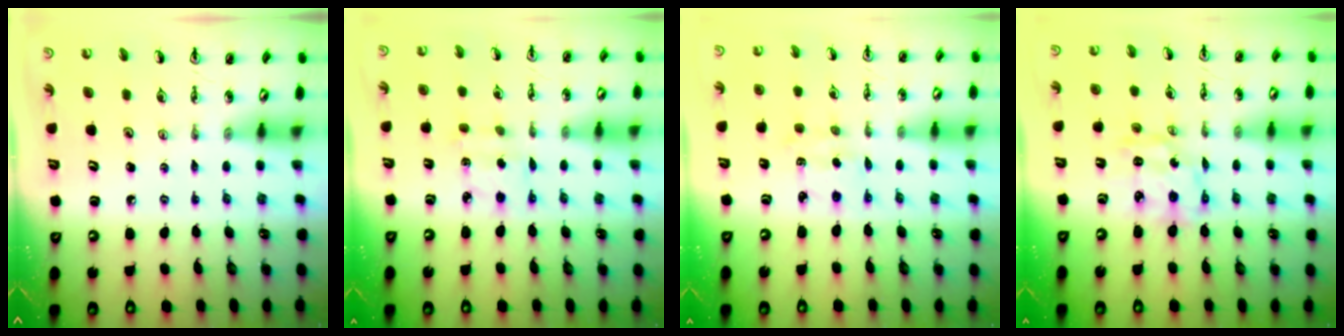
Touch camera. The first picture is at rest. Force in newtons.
{"total": 2.0, "press": 2.0, "slide": 0.2}
{"total": 2.2, "press": 2.2, "slide": 0.4}
{"total": 5.9, "press": 5.9, "slide": 0.5}